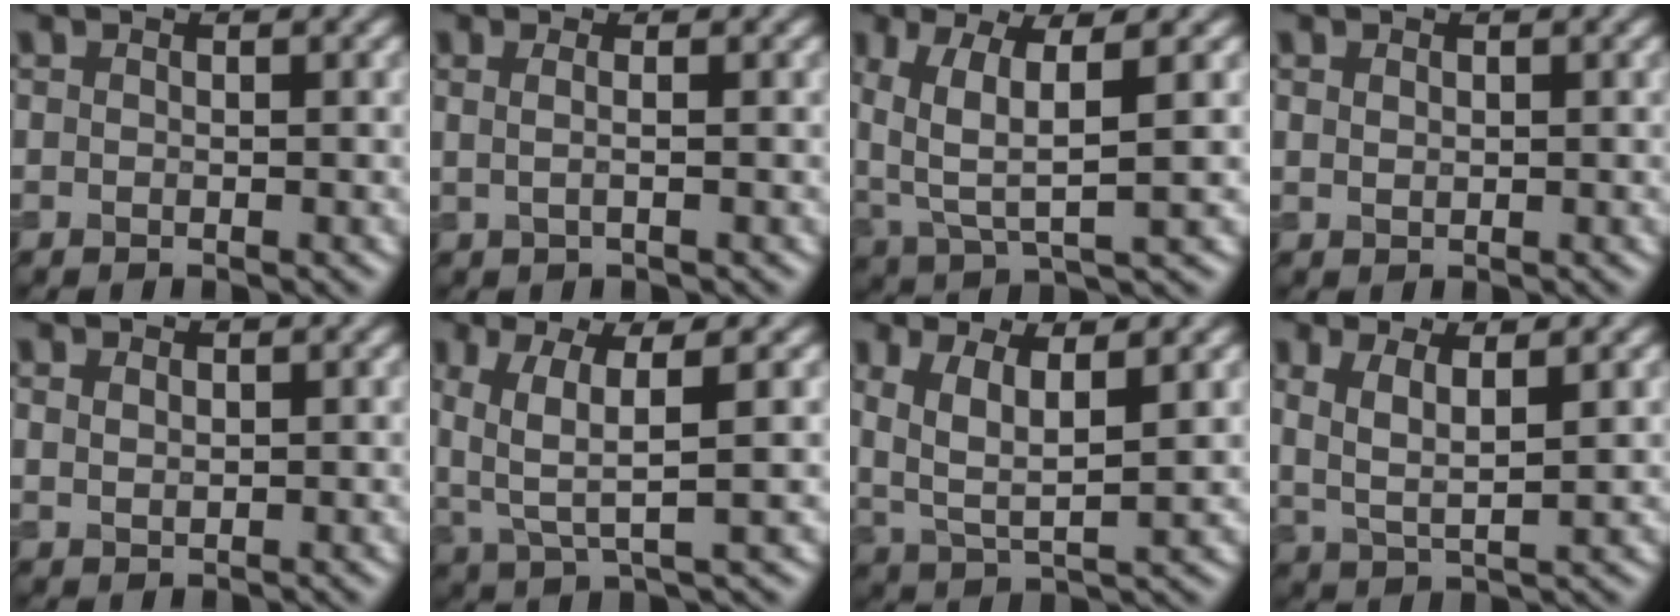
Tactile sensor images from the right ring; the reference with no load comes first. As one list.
[{"total": 1.6, "force": [0.4, 0.6, 1.4], "torque": [-0.016, 0.001, -0.011]}, {"total": 6.0, "force": [1.5, 1.8, 5.6], "torque": [-0.117, 0.001, 0.031]}, {"total": 0.6, "force": [0.4, 0.3, 0.2], "torque": [-0.005, 0.006, 0.008]}, {"total": 0.9, "force": [0.5, 0.6, 0.5], "torque": [-0.009, 0.005, 0.012]}, {"total": 5.2, "force": [1.1, 1.4, 4.9], "torque": [-0.106, 0.002, 0.025]}, {"total": 5.4, "force": [1.8, 2.1, 4.6], "torque": [-0.099, 0.001, 0.034]}, {"total": 3.8, "force": [1.3, 1.2, 3.3], "torque": [-0.071, 0.002, 0.028]}]